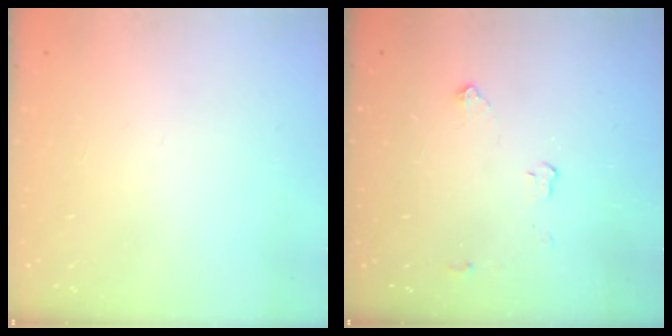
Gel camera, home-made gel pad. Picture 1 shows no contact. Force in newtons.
{"total": 3.3, "press": 3.2, "slide": 0.5}